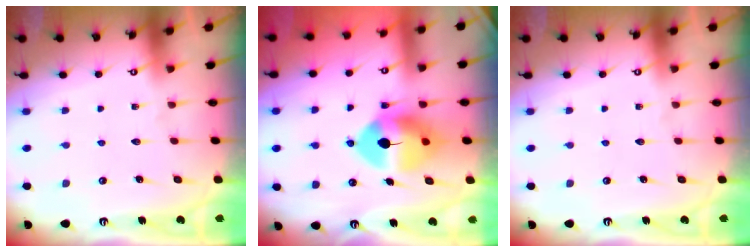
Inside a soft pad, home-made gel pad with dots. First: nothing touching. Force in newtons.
{"total": 11.5, "press": 11.3, "slide": 2.1}
{"total": 0.0}